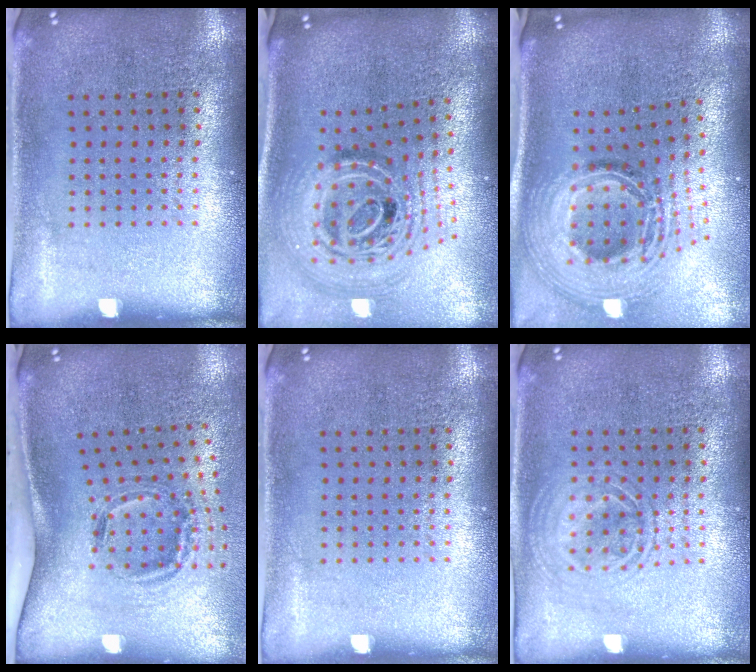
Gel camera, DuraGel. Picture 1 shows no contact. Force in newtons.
{"total": 2.4, "press": 1.7, "slide": 1.6}
{"total": 2.9, "press": 2.0, "slide": 2.0}
{"total": 1.9, "press": 1.2, "slide": 1.4}
{"total": 0.0}
{"total": 1.2, "press": 1.2, "slide": 0.2}